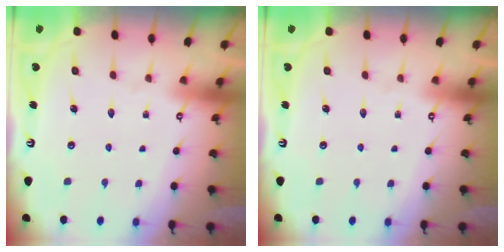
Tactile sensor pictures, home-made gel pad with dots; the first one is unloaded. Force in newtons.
{"total": 0.0}